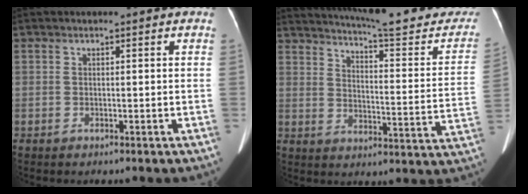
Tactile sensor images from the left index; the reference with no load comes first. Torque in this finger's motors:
{"motor_torque": [0.77, -1.37, 0.08, 0.10]}